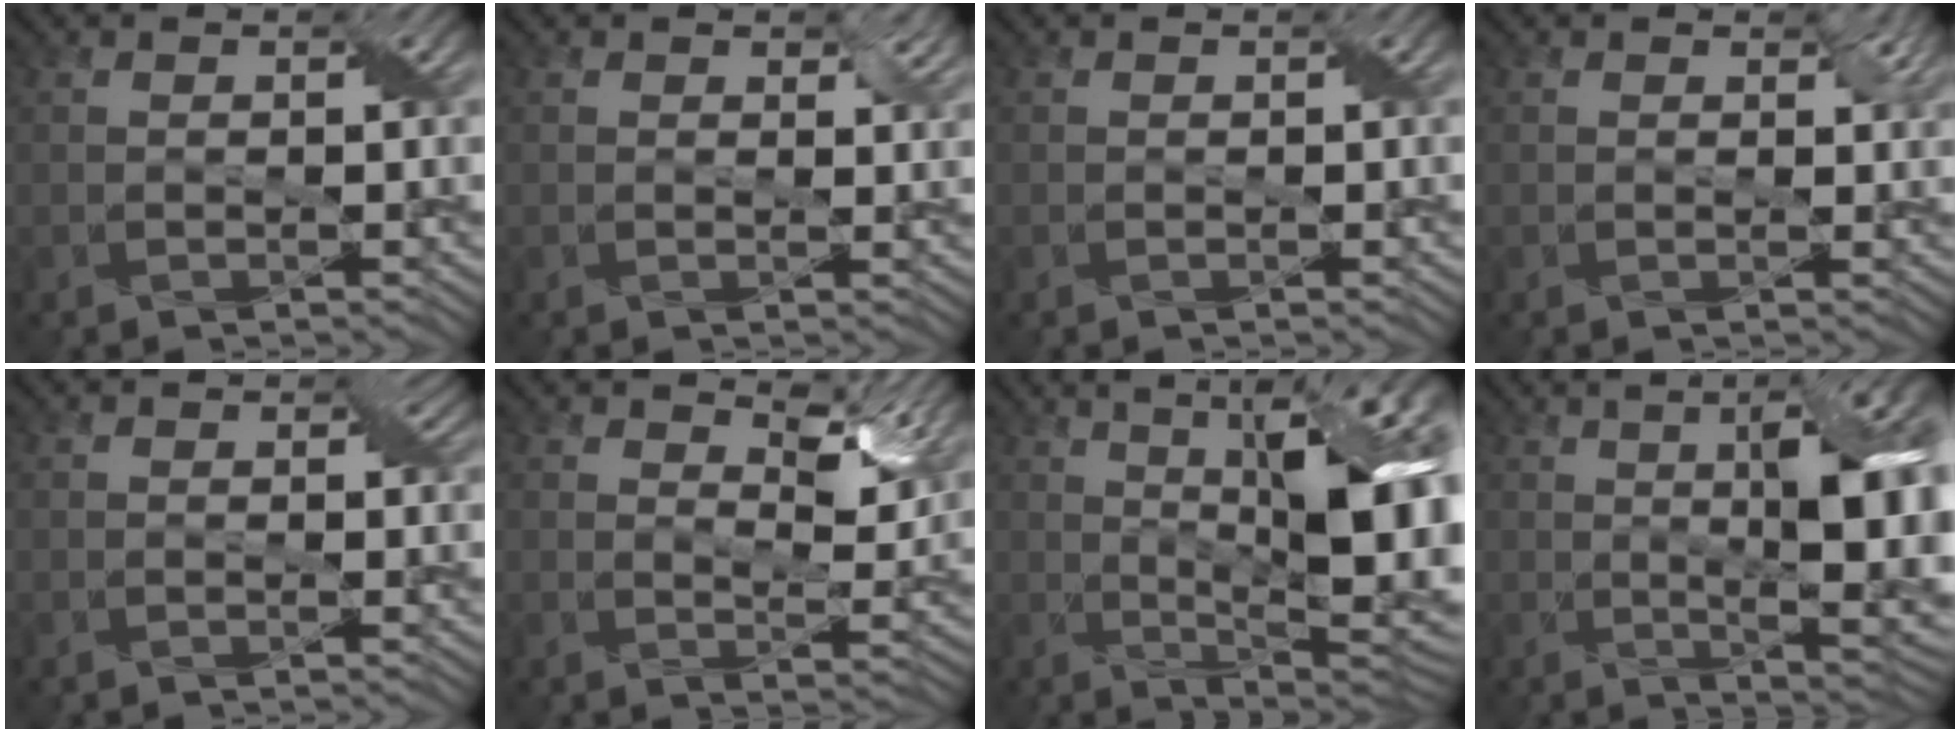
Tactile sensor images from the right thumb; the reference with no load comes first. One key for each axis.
{"total": 2.9, "fx": 1.7, "fy": 1.5, "fz": 1.8, "tx": -0.029, "ty": -0.004, "tz": 0.028}
{"total": 0.0}
{"total": 2.3, "fx": 1.3, "fy": 1.2, "fz": 1.5, "tx": -0.022, "ty": -0.002, "tz": 0.021}
{"total": 1.9, "fx": 0.6, "fy": 1.4, "fz": 1.1, "tx": -0.016, "ty": -0.003, "tz": 0.008}
{"total": 6.3, "fx": 4.2, "fy": 2.6, "fz": 3.9, "tx": -0.067, "ty": -0.006, "tz": 0.065}
{"total": 18.5, "fx": 4.1, "fy": 6.5, "fz": 16.8, "tx": -0.244, "ty": 0.038, "tz": 0.070}
{"total": 14.7, "fx": 2.1, "fy": 4.9, "fz": 13.7, "tx": -0.179, "ty": 0.021, "tz": 0.036}